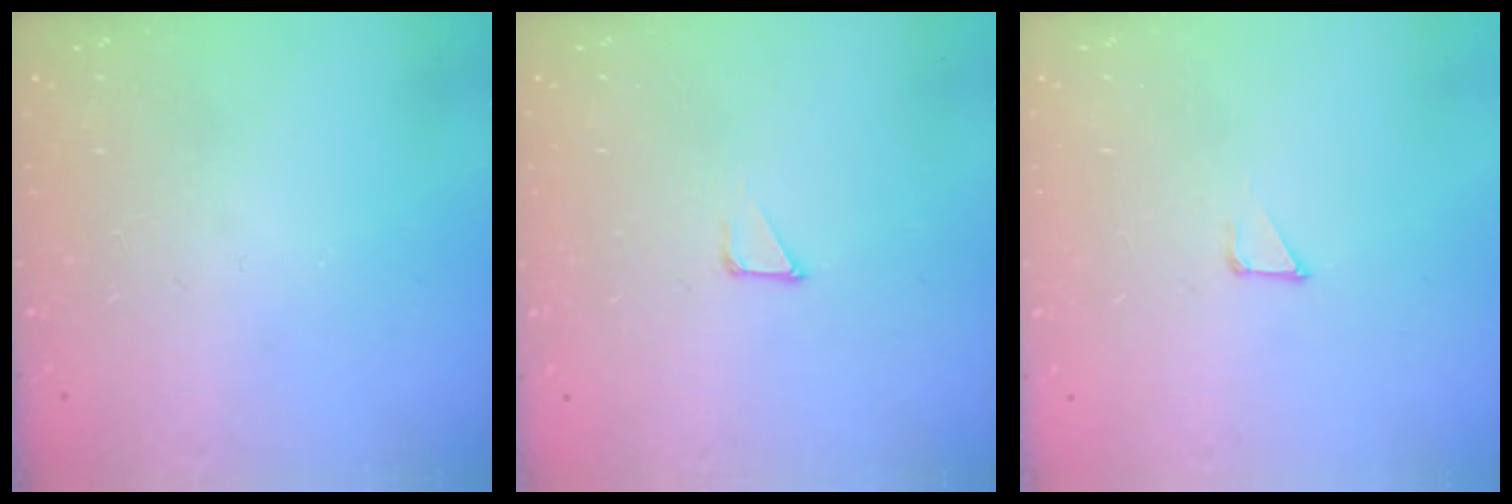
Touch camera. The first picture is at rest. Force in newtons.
{"total": 1.2, "press": 1.2, "slide": 0.0}
{"total": 1.7, "press": 1.7, "slide": 0.0}